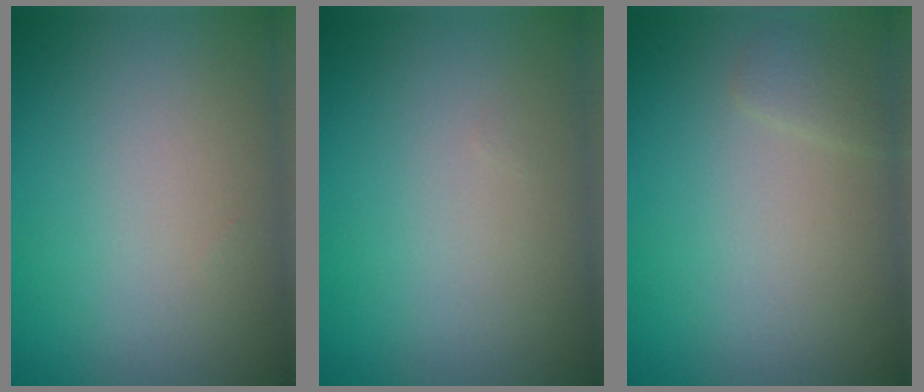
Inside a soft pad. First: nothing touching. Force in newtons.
{"total": 0.0}
{"total": 1.1, "press": 1.1, "slide": 0.1}